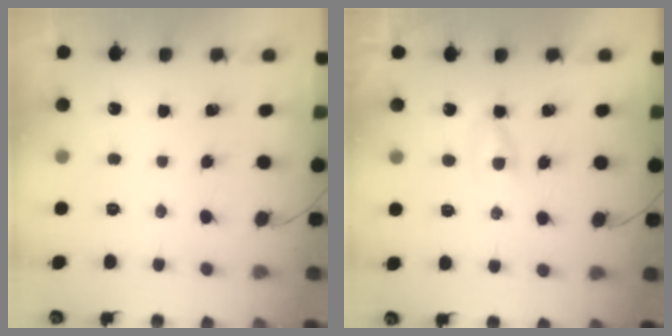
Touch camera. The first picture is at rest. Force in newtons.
{"total": 1.4, "press": 1.3, "slide": 0.7}